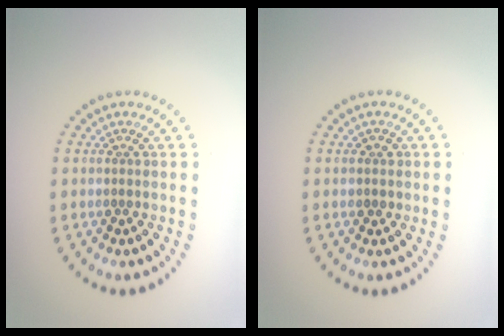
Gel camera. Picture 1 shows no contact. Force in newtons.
{"total": 1.1, "press": 1.0, "slide": 0.5}